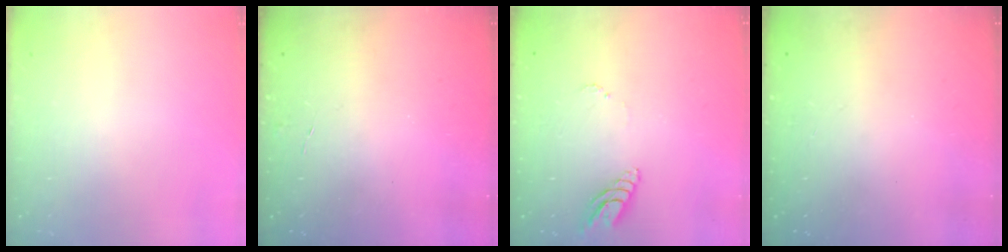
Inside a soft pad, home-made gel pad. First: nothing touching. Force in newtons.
{"total": 2.8, "press": 2.8, "slide": 0.3}
{"total": 8.7, "press": 8.6, "slide": 1.1}
{"total": 0.0}